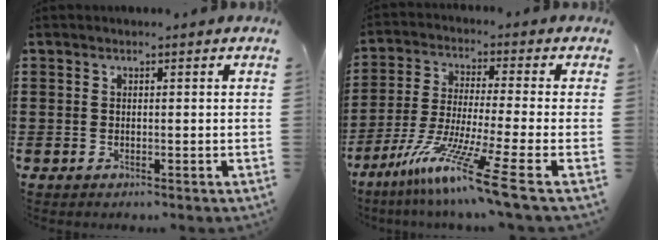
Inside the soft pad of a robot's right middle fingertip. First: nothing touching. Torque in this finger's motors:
{"motor_torque": [2.07, -0.07, 0.37, 0.21]}